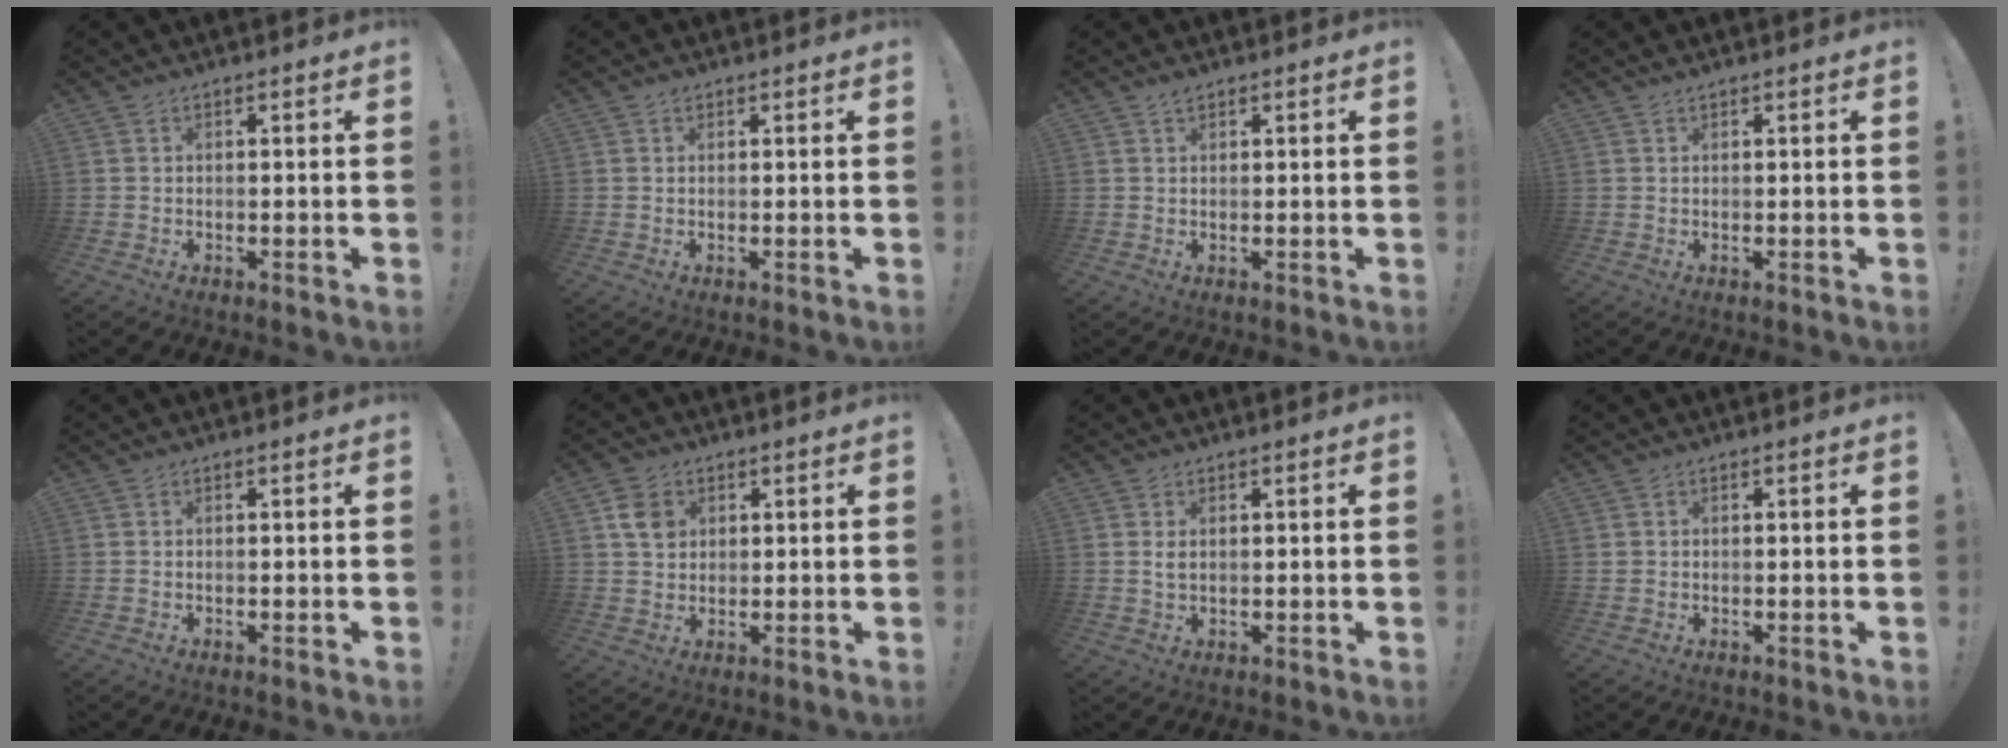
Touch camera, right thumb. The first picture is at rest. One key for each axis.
{"total": 0.6, "fx": 0.5, "fy": 0.4, "fz": 0.1, "tx": 0.005, "ty": -0.002, "tz": 0.008}
{"total": 1.3, "fx": 1.1, "fy": 0.3, "fz": 0.6, "tx": -0.005, "ty": -0.003, "tz": 0.019}
{"total": 0.6, "fx": 0.5, "fy": 0.1, "fz": 0.2, "tx": 0.004, "ty": -0.003, "tz": 0.009}
{"total": 0.0}
{"total": 6.2, "fx": 2.3, "fy": 5.1, "fz": 2.7, "tx": -0.026, "ty": -0.003, "tz": 0.042}
{"total": 1.7, "fx": 0.6, "fy": 0.9, "fz": 1.3, "tx": -0.026, "ty": 0.002, "tz": 0.011}
{"total": 0.8, "fx": 0.2, "fy": 0.7, "fz": 0.0, "tx": -0.007, "ty": 0.005, "tz": 0.006}